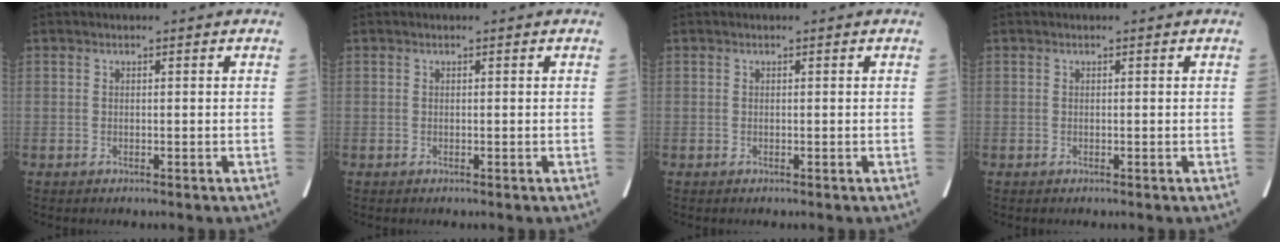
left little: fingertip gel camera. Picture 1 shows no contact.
{"total": 0.0}
{"total": 0.0}
{"total": 0.0}